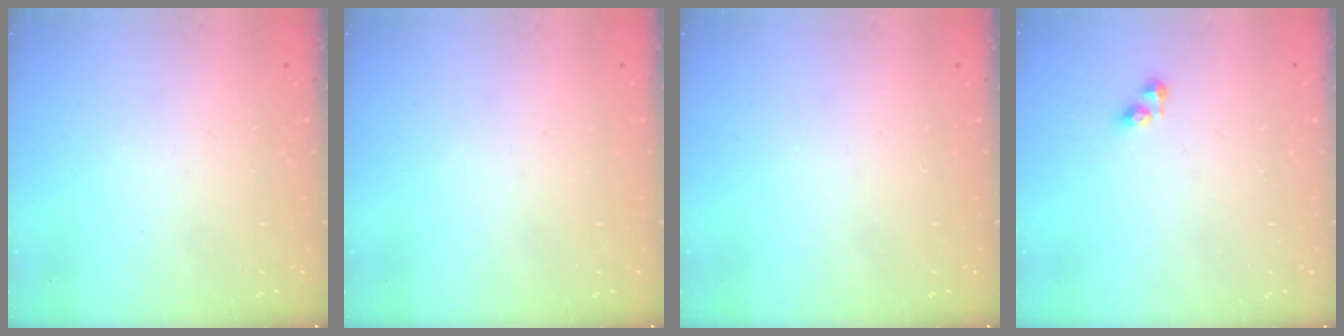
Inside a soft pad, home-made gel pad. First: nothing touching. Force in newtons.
{"total": 0.0}
{"total": 0.0}
{"total": 3.4, "press": 3.4, "slide": 0.4}